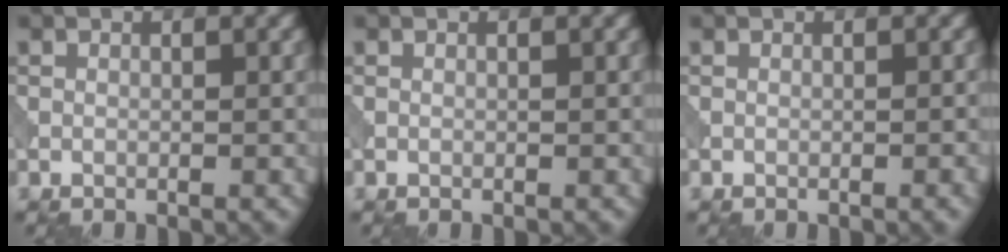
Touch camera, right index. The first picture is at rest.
{"total": 0.0}
{"total": 0.9, "force": [-0.3, 0.2, 0.8], "torque": [-0.010, 0.001, -0.006]}